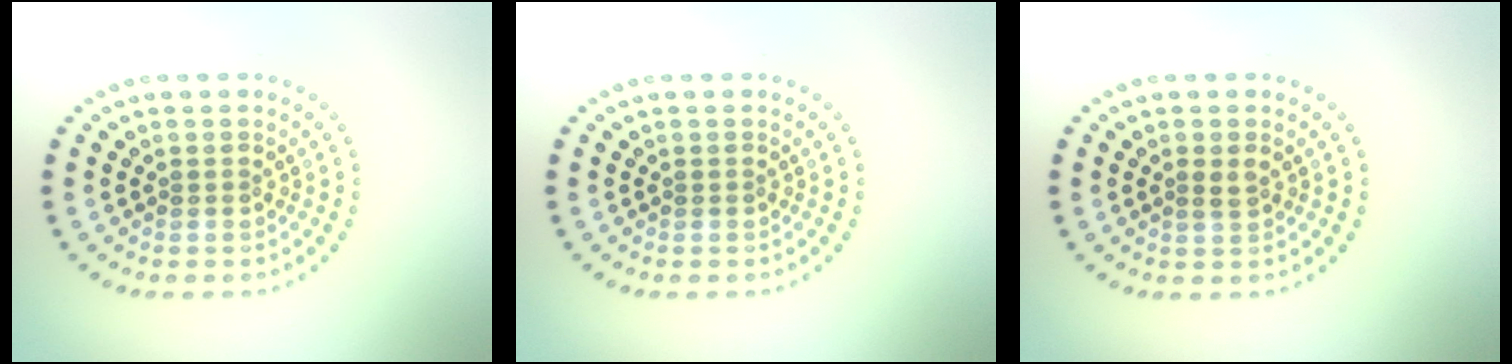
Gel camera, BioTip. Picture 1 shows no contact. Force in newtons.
{"total": 0.0}
{"total": 1.2, "press": 1.1, "slide": 0.4}